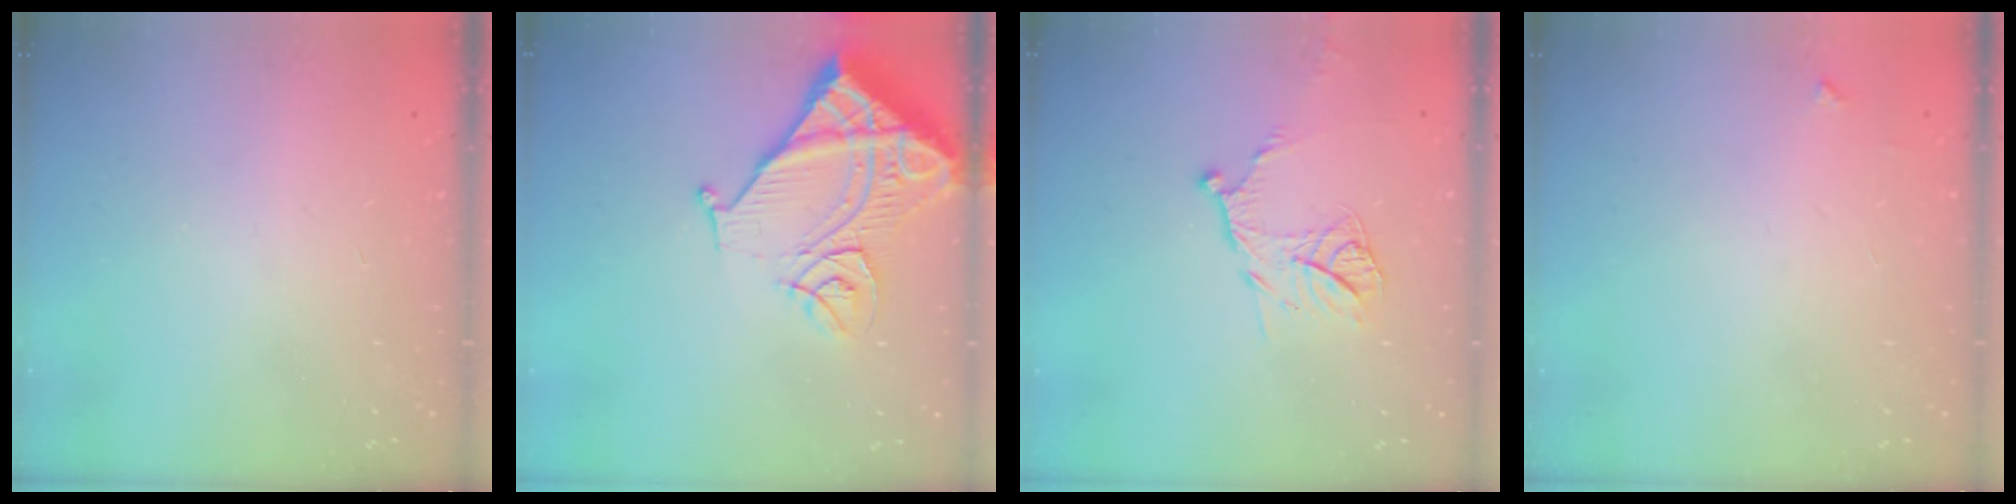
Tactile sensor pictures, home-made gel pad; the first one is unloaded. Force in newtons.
{"total": 15.0, "press": 14.9, "slide": 1.9}
{"total": 12.3, "press": 12.2, "slide": 1.2}
{"total": 3.3, "press": 3.3, "slide": 0.4}